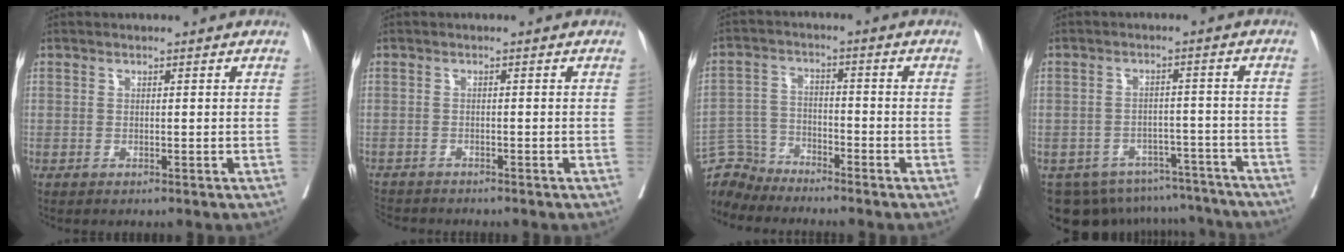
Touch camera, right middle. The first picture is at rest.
{"total": 3.7, "force": [-3.6, 0.8, 0.0], "torque": [-0.003, -0.013, -0.063]}
{"total": 6.4, "force": [-6.2, 1.2, -1.2], "torque": [0.015, 0.006, -0.125]}
{"total": 15.2, "force": [-13.3, 6.6, 3.0], "torque": [-0.051, 0.021, -0.161]}